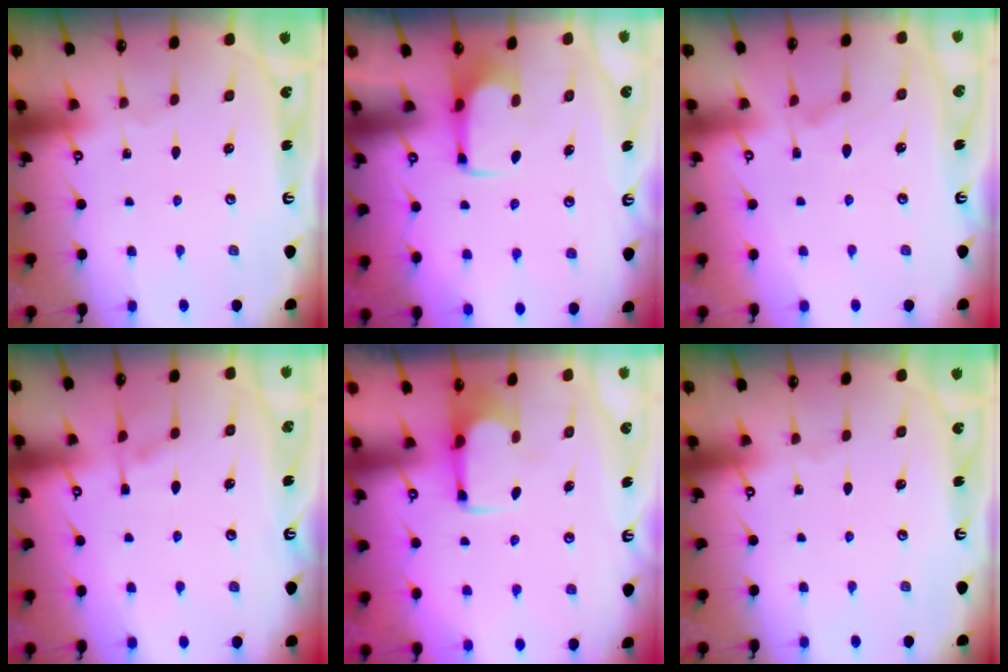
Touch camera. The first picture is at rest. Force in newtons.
{"total": 2.0, "press": 2.0, "slide": 0.2}
{"total": 5.2, "press": 5.0, "slide": 1.3}
{"total": 6.5, "press": 6.4, "slide": 0.8}
{"total": 1.9, "press": 1.7, "slide": 0.8}
{"total": 0.0}